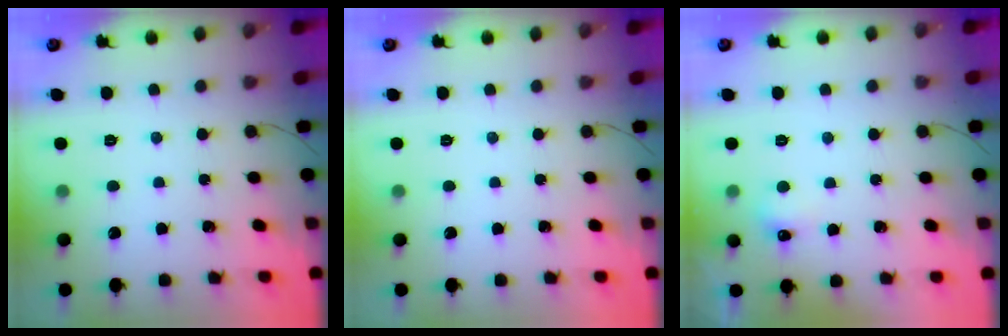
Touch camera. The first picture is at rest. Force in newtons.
{"total": 0.0}
{"total": 5.1, "press": 5.0, "slide": 1.3}